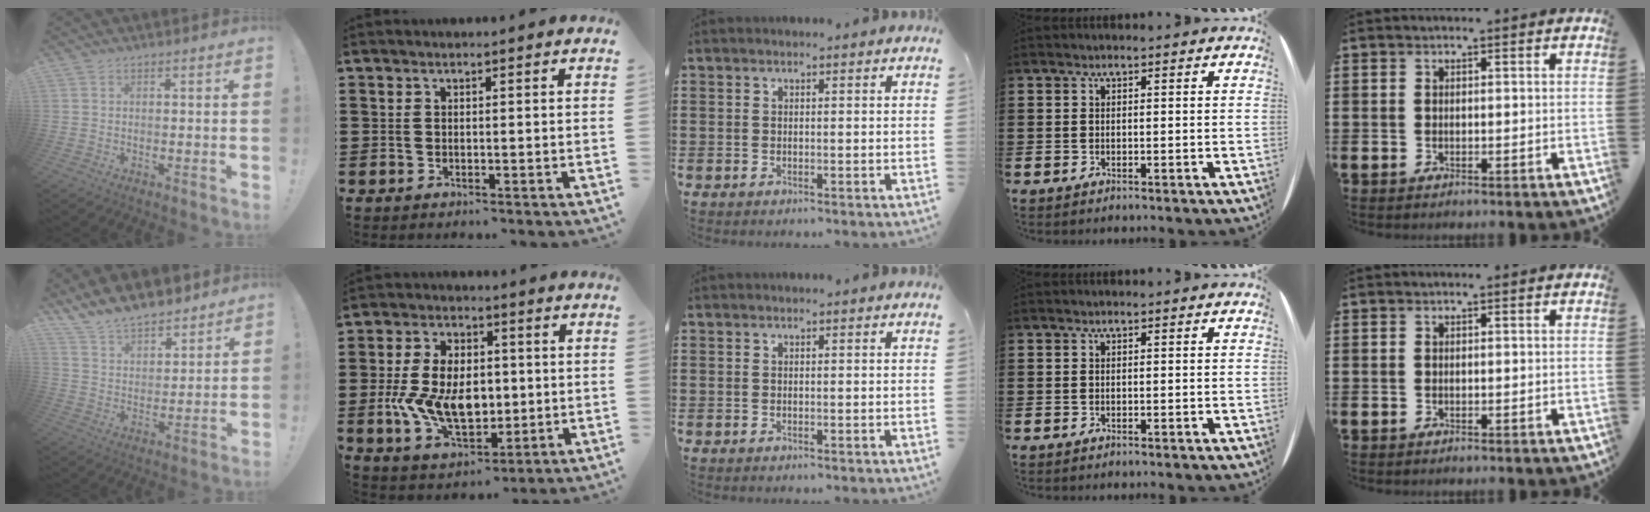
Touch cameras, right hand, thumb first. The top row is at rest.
{"thumb": {"total": 10.1, "force": [9.1, 3.6, 2.2], "torque": [-0.061, -0.077, 0.174]}, "index": {"total": 11.6, "force": [-0.7, 7.6, 8.7], "torque": [-0.188, 0.009, -0.013]}}